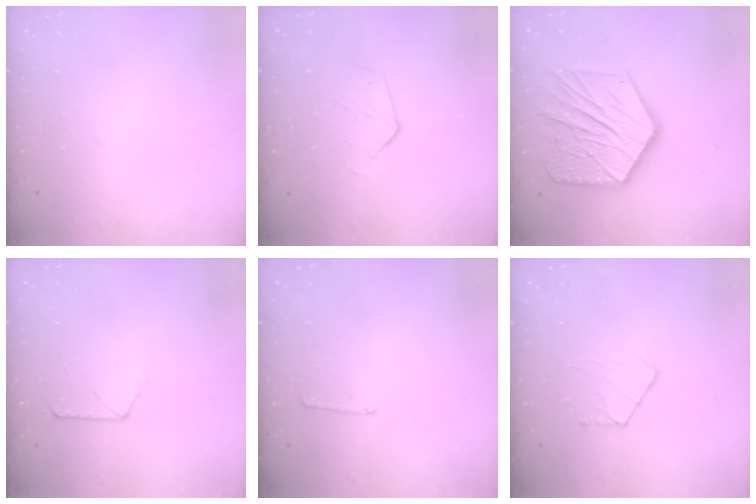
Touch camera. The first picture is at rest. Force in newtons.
{"total": 2.7, "press": 2.7, "slide": 0.2}
{"total": 21.0, "press": 21.0, "slide": 1.7}
{"total": 6.5, "press": 6.5, "slide": 0.7}
{"total": 4.3, "press": 4.3, "slide": 0.4}
{"total": 6.2, "press": 6.1, "slide": 0.8}